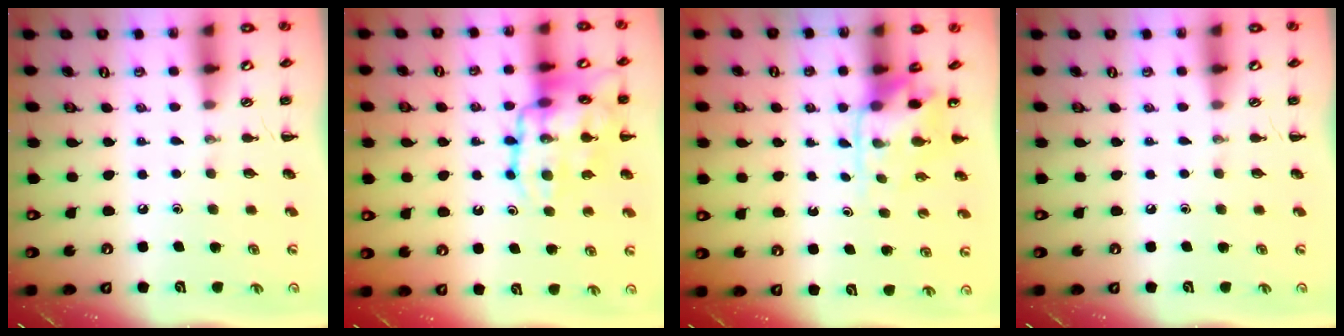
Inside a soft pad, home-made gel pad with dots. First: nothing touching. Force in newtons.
{"total": 18.2, "press": 18.1, "slide": 2.1}
{"total": 4.3, "press": 4.2, "slide": 0.8}
{"total": 0.0}